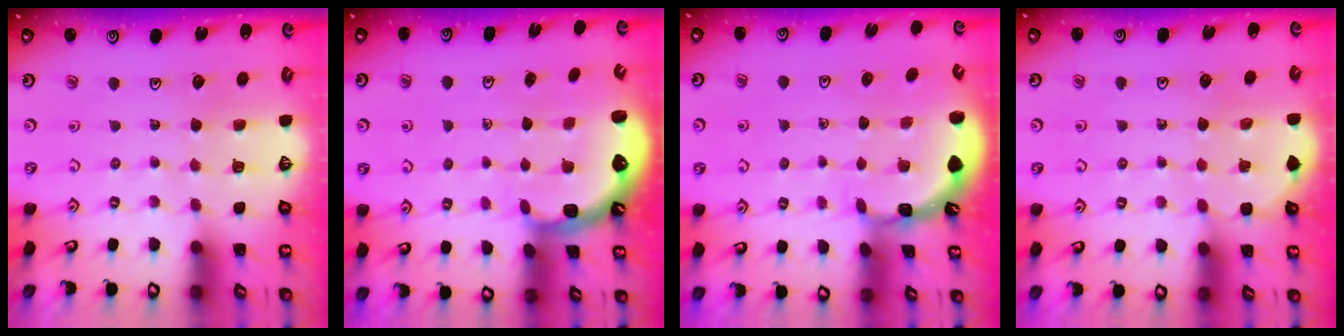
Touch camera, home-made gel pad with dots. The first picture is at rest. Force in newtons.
{"total": 1.9, "press": 1.7, "slide": 0.6}
{"total": 1.6, "press": 1.6, "slide": 0.3}
{"total": 2.7, "press": 2.7, "slide": 0.3}